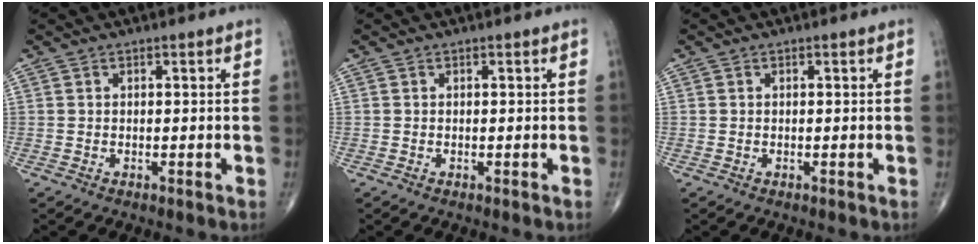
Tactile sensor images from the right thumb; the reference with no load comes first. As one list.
[{"total": 0.0}, {"total": 0.0}]